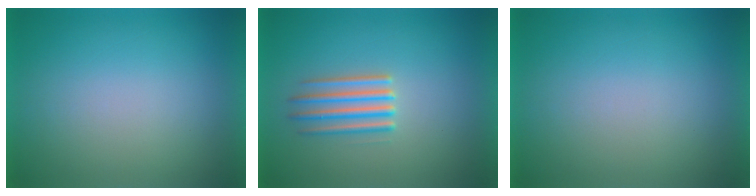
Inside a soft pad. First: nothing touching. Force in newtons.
{"total": 2.7}
{"total": 0.0}